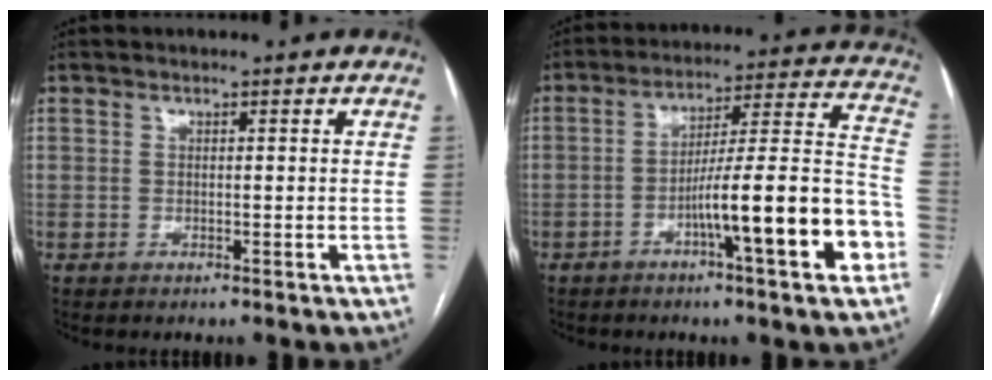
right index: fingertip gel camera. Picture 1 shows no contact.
{"total": 16.3, "force": [-6.1, 0.8, 15.1], "torque": [-0.222, 0.015, -0.096]}